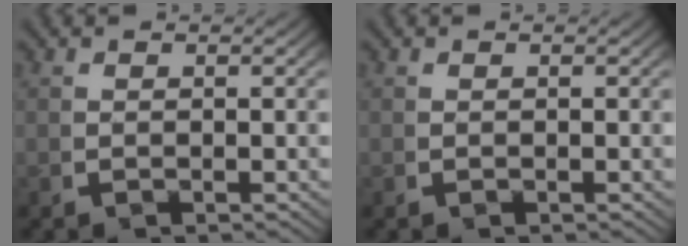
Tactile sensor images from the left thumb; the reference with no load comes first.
{"total": 0.0}